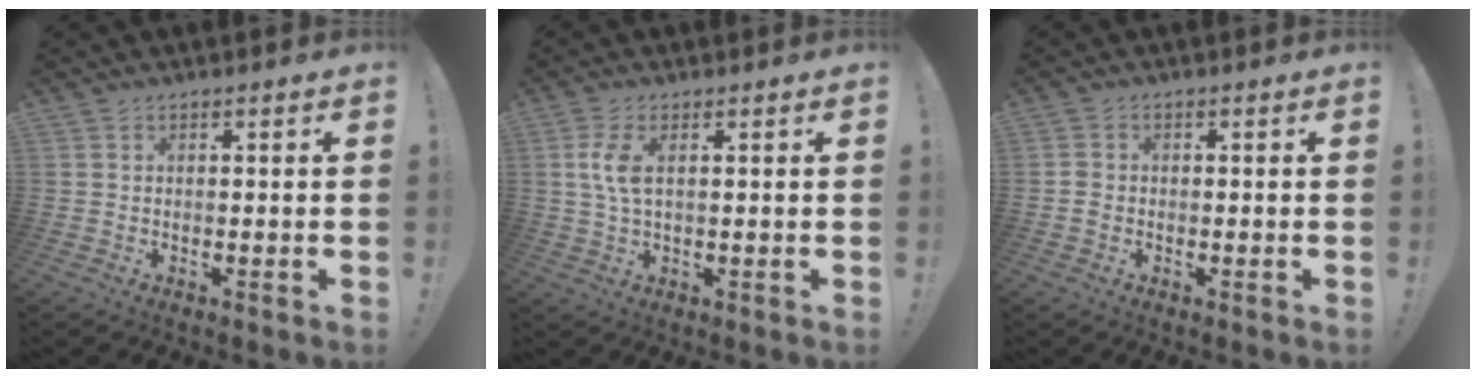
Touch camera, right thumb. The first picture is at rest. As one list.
[{"total": 5.8, "force": [1.2, 2.5, 5.0], "torque": [-0.101, -0.002, 0.018]}, {"total": 1.8, "force": [-0.6, 1.6, 0.7], "torque": [-0.013, 0.007, -0.011]}]